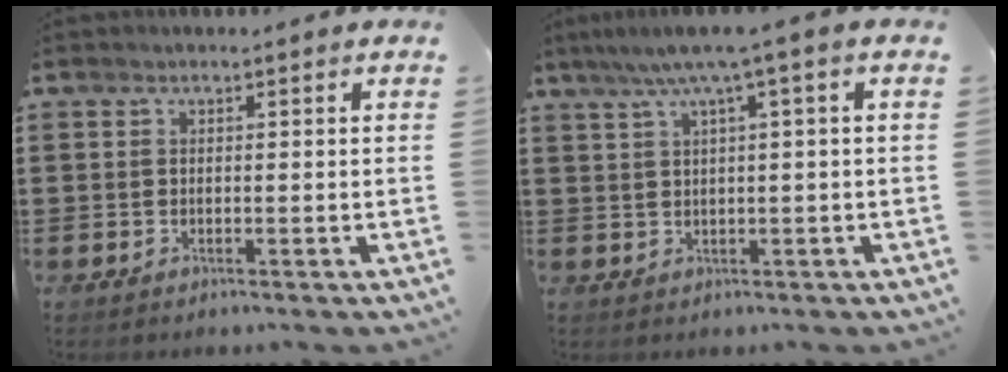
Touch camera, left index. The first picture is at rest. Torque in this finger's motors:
{"motor_torque": [1.15, -0.99, 0.65, 0.19]}